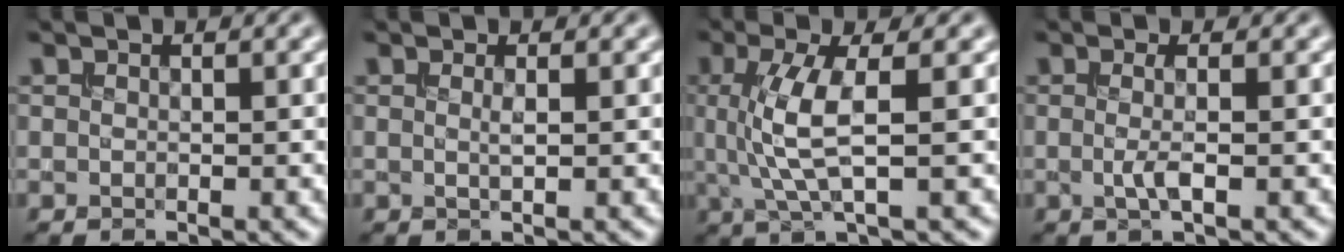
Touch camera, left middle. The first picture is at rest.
{"total": 0.7, "force": [0.1, 0.0, 0.7], "torque": [-0.012, 0.002, 0.001]}
{"total": 4.7, "force": [0.4, 1.0, 4.5], "torque": [-0.106, 0.000, 0.014]}
{"total": 1.7, "force": [-0.3, 0.2, 1.7], "torque": [-0.037, -0.001, -0.007]}